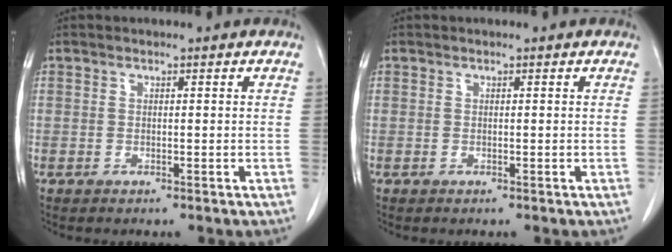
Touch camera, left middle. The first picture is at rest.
{"total": 0.0}